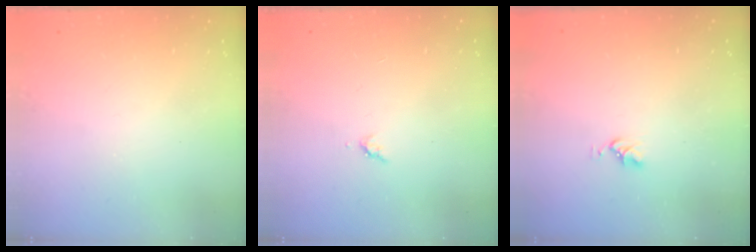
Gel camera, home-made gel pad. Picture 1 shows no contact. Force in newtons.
{"total": 3.0, "press": 2.9, "slide": 0.5}
{"total": 2.1, "press": 2.0, "slide": 0.3}